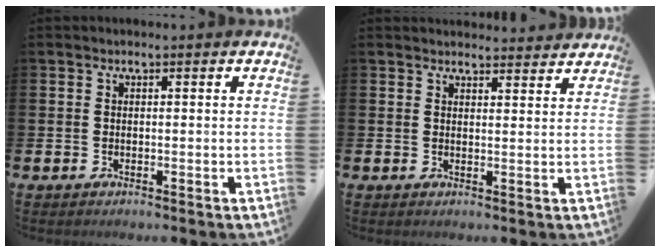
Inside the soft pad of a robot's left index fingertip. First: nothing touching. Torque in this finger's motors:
{"motor_torque": [0.65, -1.23, 0.29, 0.06]}